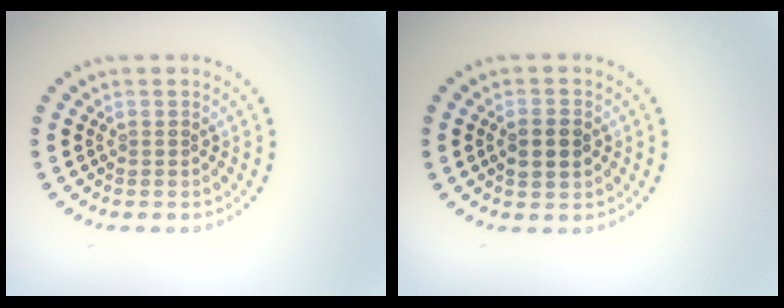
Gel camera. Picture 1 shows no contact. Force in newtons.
{"total": 2.3, "press": 2.3, "slide": 0.1}